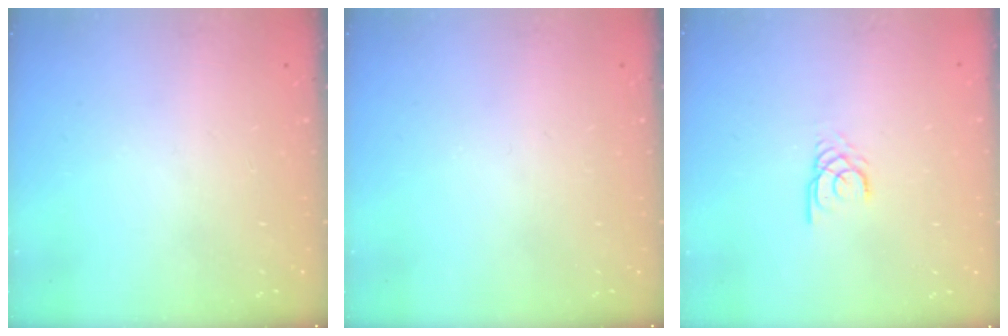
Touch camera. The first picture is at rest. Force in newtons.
{"total": 0.0}
{"total": 2.1, "press": 2.1, "slide": 0.0}